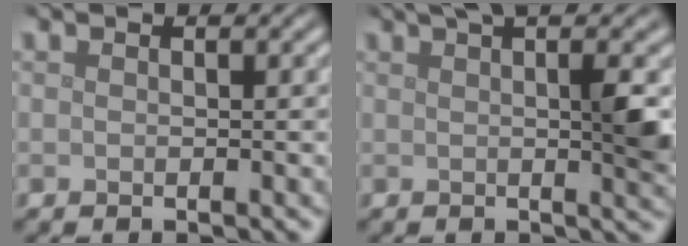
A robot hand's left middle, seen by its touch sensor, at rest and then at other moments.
{"total": 5.3, "force": [1.7, 1.0, 4.9], "torque": [-0.064, 0.003, 0.027]}